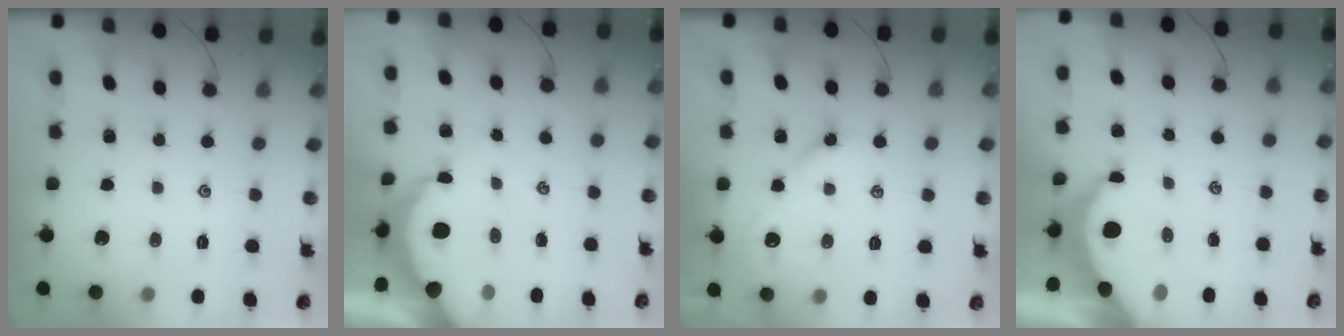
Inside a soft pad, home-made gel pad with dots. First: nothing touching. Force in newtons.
{"total": 6.2, "press": 6.1, "slide": 0.6}
{"total": 6.0, "press": 6.0, "slide": 0.7}
{"total": 7.0, "press": 6.9, "slide": 0.7}